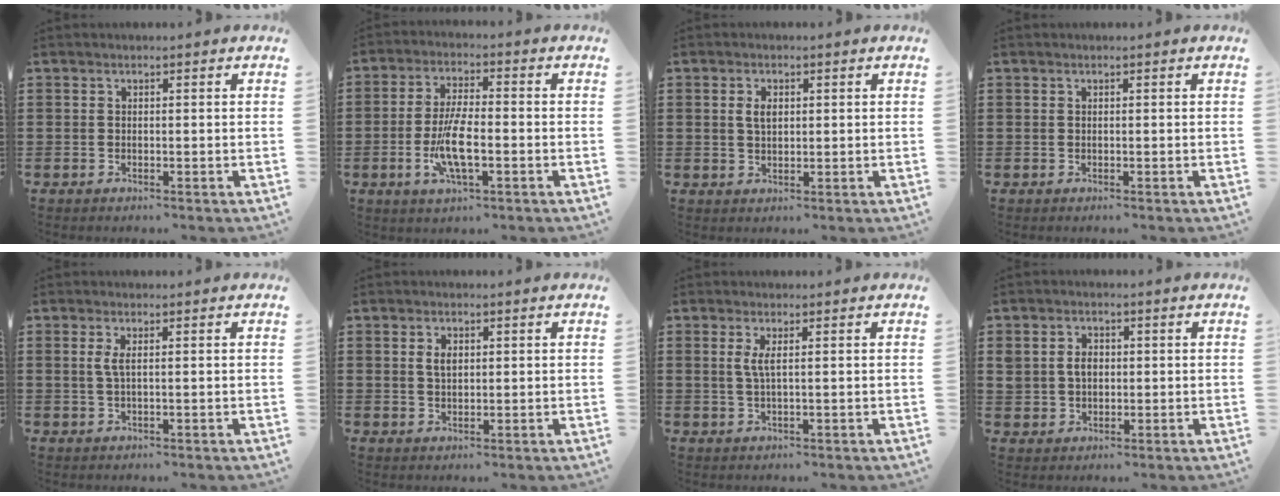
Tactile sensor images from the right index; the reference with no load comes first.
{"total": 8.1, "force": [-2.1, 2.3, 7.5], "torque": [-0.156, -0.014, -0.039]}
{"total": 2.5, "force": [0.6, 1.4, 2.0], "torque": [-0.043, 0.007, 0.009]}
{"total": 0.0}
{"total": 1.9, "force": [0.3, 0.3, 1.9], "torque": [-0.038, 0.000, 0.004]}
{"total": 2.3, "force": [0.6, 1.3, 1.8], "torque": [-0.038, 0.007, 0.009]}
{"total": 2.3, "force": [0.5, 0.1, 2.3], "torque": [-0.047, -0.002, 0.007]}
{"total": 3.1, "force": [0.3, 2.5, 1.8], "torque": [-0.042, 0.012, 0.004]}